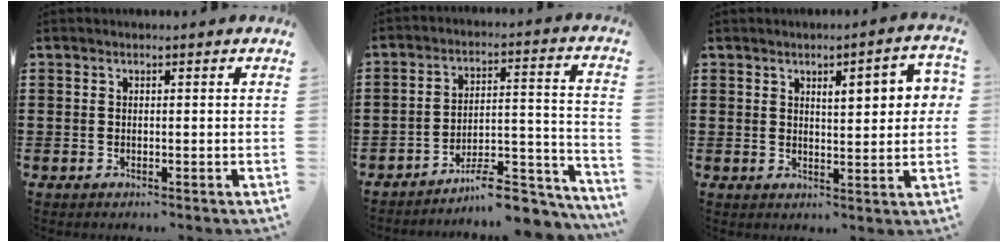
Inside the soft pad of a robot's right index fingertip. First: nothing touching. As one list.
[{"total": 9.4, "force": [-8.1, 1.9, 4.3], "torque": [-0.051, 0.030, -0.148]}, {"total": 5.2, "force": [1.8, 1.5, 4.6], "torque": [-0.067, -0.004, 0.023]}]